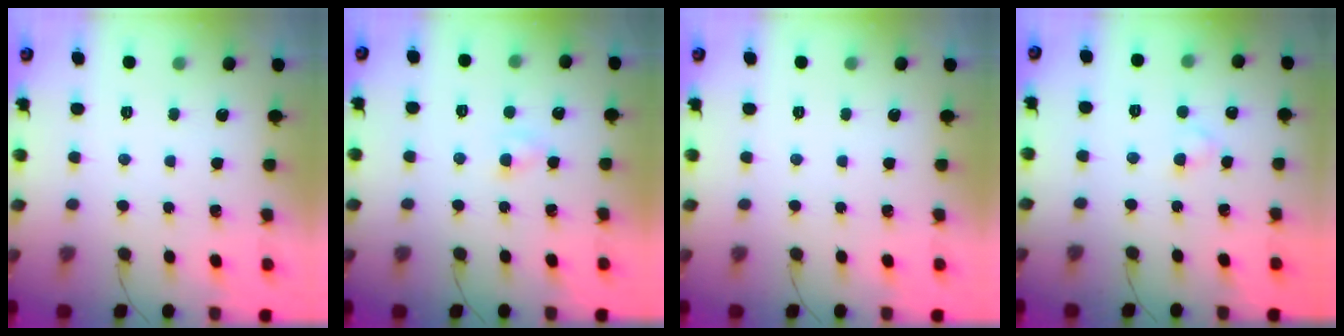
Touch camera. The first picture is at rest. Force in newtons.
{"total": 1.0, "press": 0.8, "slide": 0.6}
{"total": 0.0}
{"total": 2.3, "press": 2.1, "slide": 1.0}